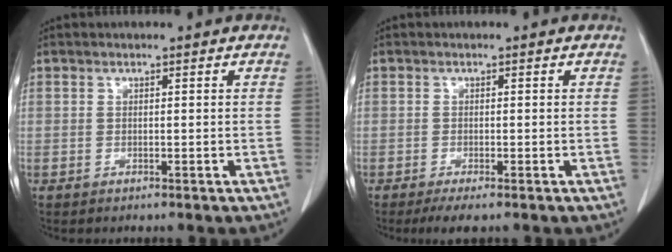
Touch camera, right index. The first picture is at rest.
{"total": 2.5, "force": [-1.7, 0.3, 1.8], "torque": [-0.033, -0.009, -0.030]}